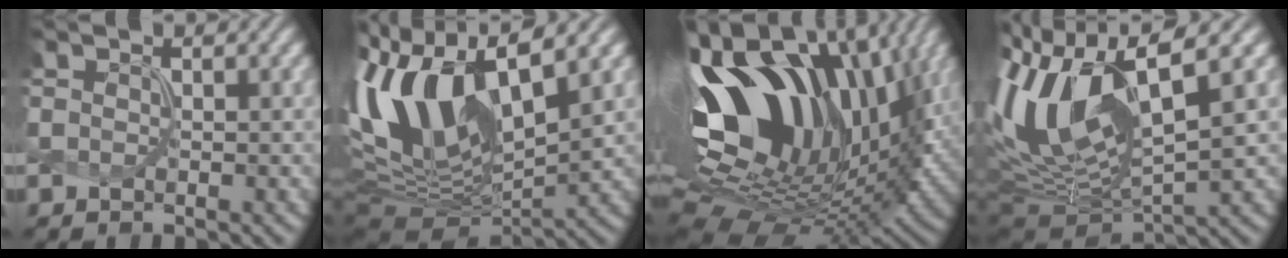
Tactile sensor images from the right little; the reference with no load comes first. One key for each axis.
{"total": 12.4, "fx": 3.4, "fy": 5.8, "fz": 10.5, "tx": -0.216, "ty": 0.000, "tz": 0.061}
{"total": 18.0, "fx": 3.4, "fy": 10.6, "fz": 14.2, "tx": -0.261, "ty": 0.030, "tz": 0.049}
{"total": 13.3, "fx": 2.7, "fy": 5.5, "fz": 11.8, "tx": -0.256, "ty": 0.003, "tz": 0.054}